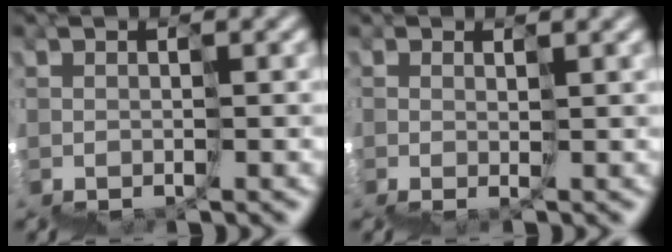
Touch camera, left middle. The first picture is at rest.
{"total": 1.5, "force": [0.7, 0.3, 1.3], "torque": [-0.009, 0.000, 0.016]}